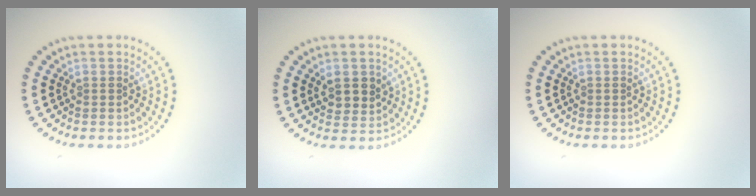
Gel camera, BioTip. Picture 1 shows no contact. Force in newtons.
{"total": 2.4, "press": 2.2, "slide": 0.8}
{"total": 0.0}